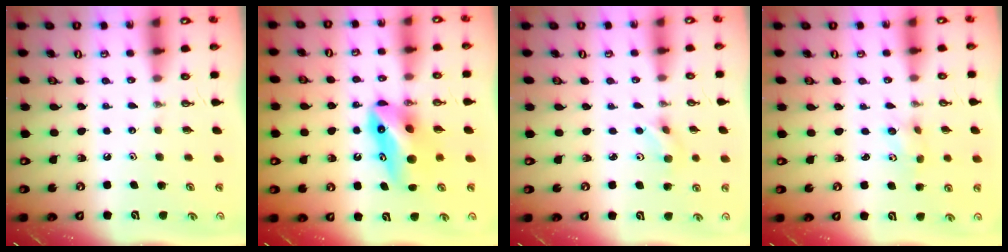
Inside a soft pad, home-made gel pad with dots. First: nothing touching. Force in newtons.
{"total": 9.4, "press": 8.7, "slide": 3.6}
{"total": 2.9, "press": 2.8, "slide": 0.6}
{"total": 4.6, "press": 4.2, "slide": 2.0}